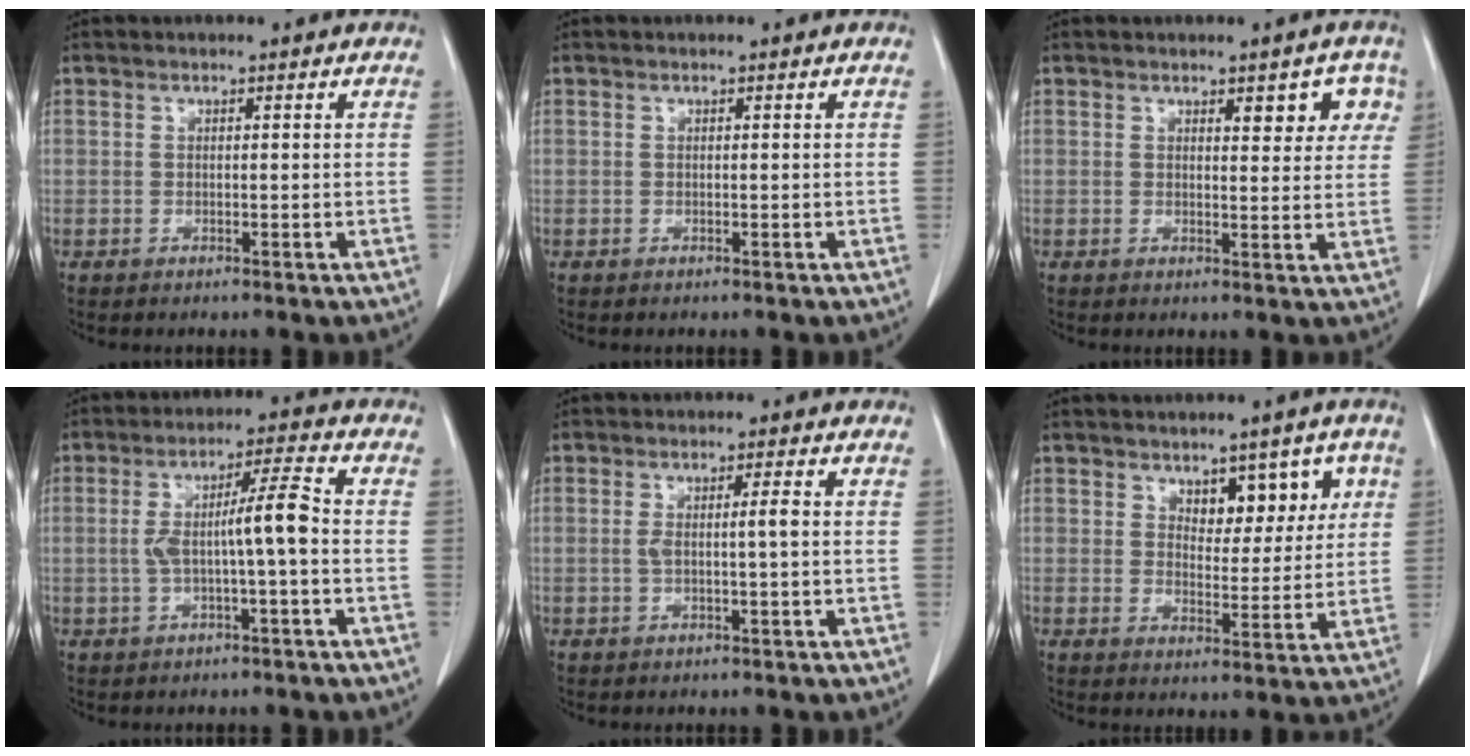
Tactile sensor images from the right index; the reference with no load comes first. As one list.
[{"total": 0.0}, {"total": 5.2, "force": [2.6, 2.2, 3.9], "torque": [-0.035, 0.007, 0.028]}, {"total": 7.0, "force": [-0.7, 0.3, 7.0], "torque": [-0.127, 0.020, -0.010]}, {"total": 2.7, "force": [0.0, 0.0, 2.7], "torque": [-0.052, 0.005, 0.002]}, {"total": 6.7, "force": [3.1, 3.8, 4.6], "torque": [-0.047, 0.011, 0.048]}]